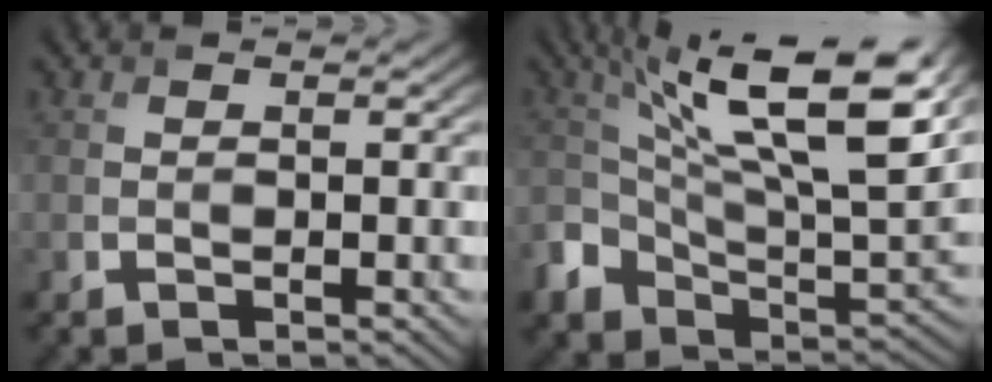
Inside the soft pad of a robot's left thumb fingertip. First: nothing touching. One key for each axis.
{"total": 15.8, "fx": 5.7, "fy": 8.1, "fz": 12.3, "tx": -0.241, "ty": -0.008, "tz": 0.101}